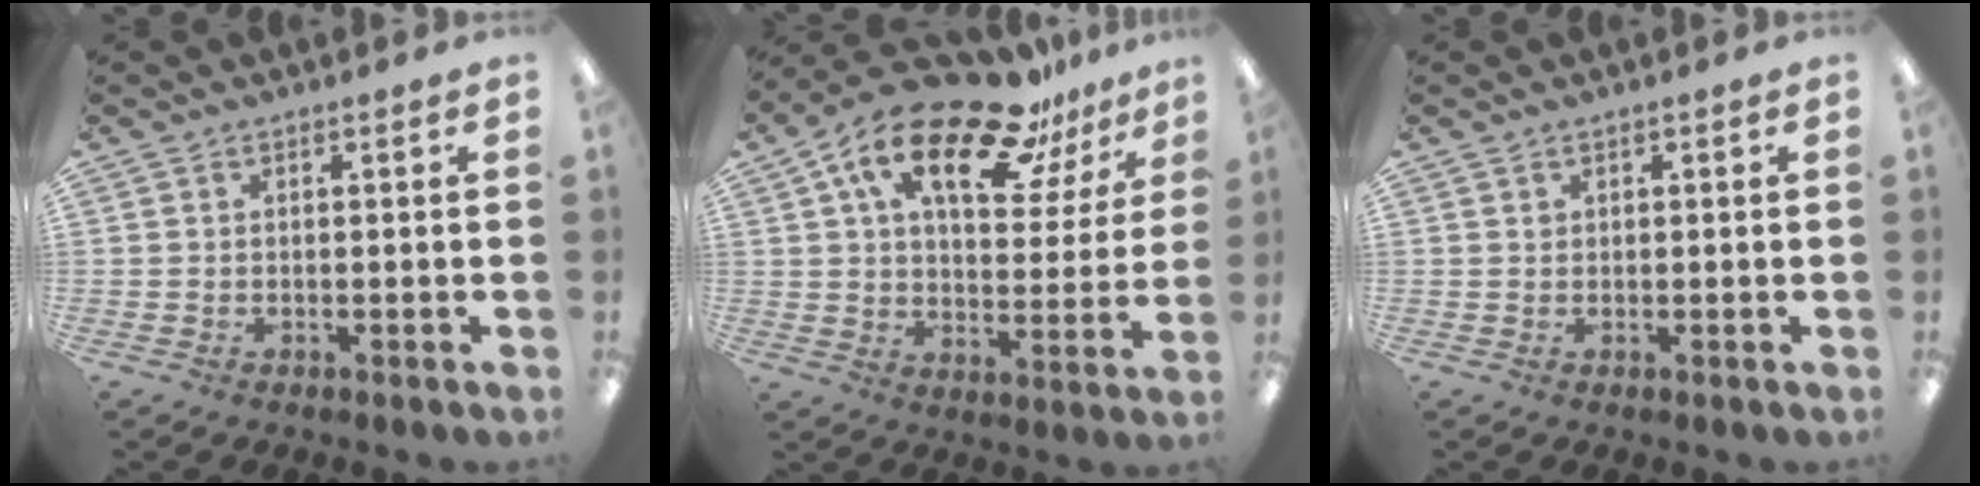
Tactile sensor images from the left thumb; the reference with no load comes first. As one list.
[{"total": 20.7, "force": [12.9, 8.8, 13.7], "torque": [-0.230, -0.067, 0.217]}, {"total": 0.7, "force": [0.4, 0.6, 0.1], "torque": [-0.003, 0.002, 0.008]}]